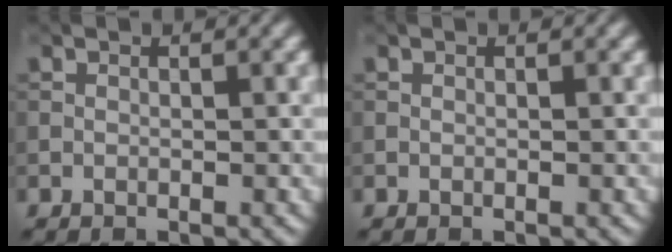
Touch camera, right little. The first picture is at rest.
{"total": 0.0}